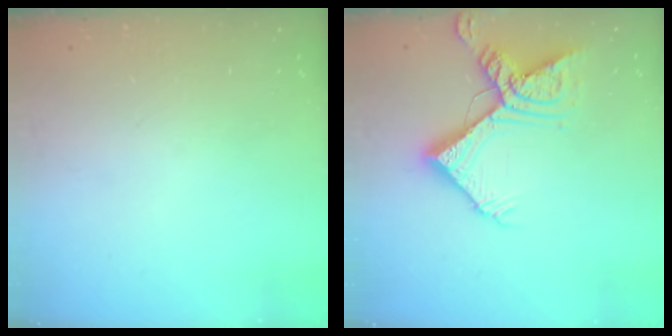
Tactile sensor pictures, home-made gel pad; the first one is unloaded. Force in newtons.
{"total": 16.3, "press": 16.2, "slide": 2.0}